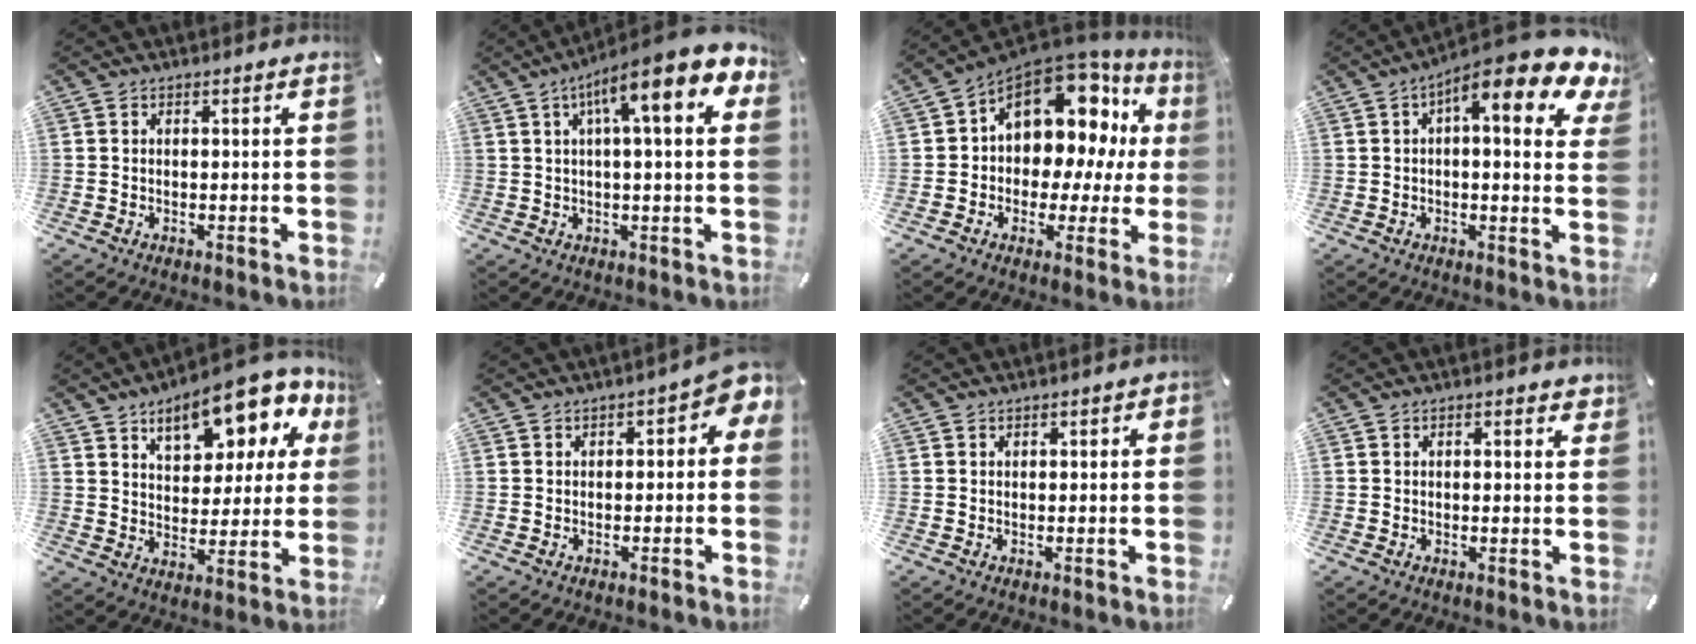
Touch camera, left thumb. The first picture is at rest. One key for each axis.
{"total": 14.5, "fx": 6.0, "fy": 2.6, "fz": 13.0, "tx": -0.215, "ty": -0.024, "tz": 0.091}
{"total": 14.7, "fx": 6.6, "fy": 10.0, "fz": 8.5, "tx": -0.115, "ty": -0.059, "tz": 0.114}
{"total": 12.9, "fx": 6.5, "fy": 3.9, "fz": 10.5, "tx": -0.145, "ty": -0.047, "tz": 0.102}
{"total": 16.5, "fx": 9.9, "fy": 8.5, "fz": 10.1, "tx": -0.149, "ty": -0.054, "tz": 0.167}
{"total": 4.1, "fx": 0.0, "fy": 2.4, "fz": 3.3, "tx": -0.049, "ty": 0.006, "tz": -0.006}
{"total": 0.7, "fx": -0.2, "fy": 0.5, "fz": 0.4, "tx": -0.006, "ty": 0.002, "tz": -0.004}
{"total": 1.5, "fx": 0.4, "fy": 0.8, "fz": 1.2, "tx": -0.016, "ty": 0.003, "tz": 0.003}